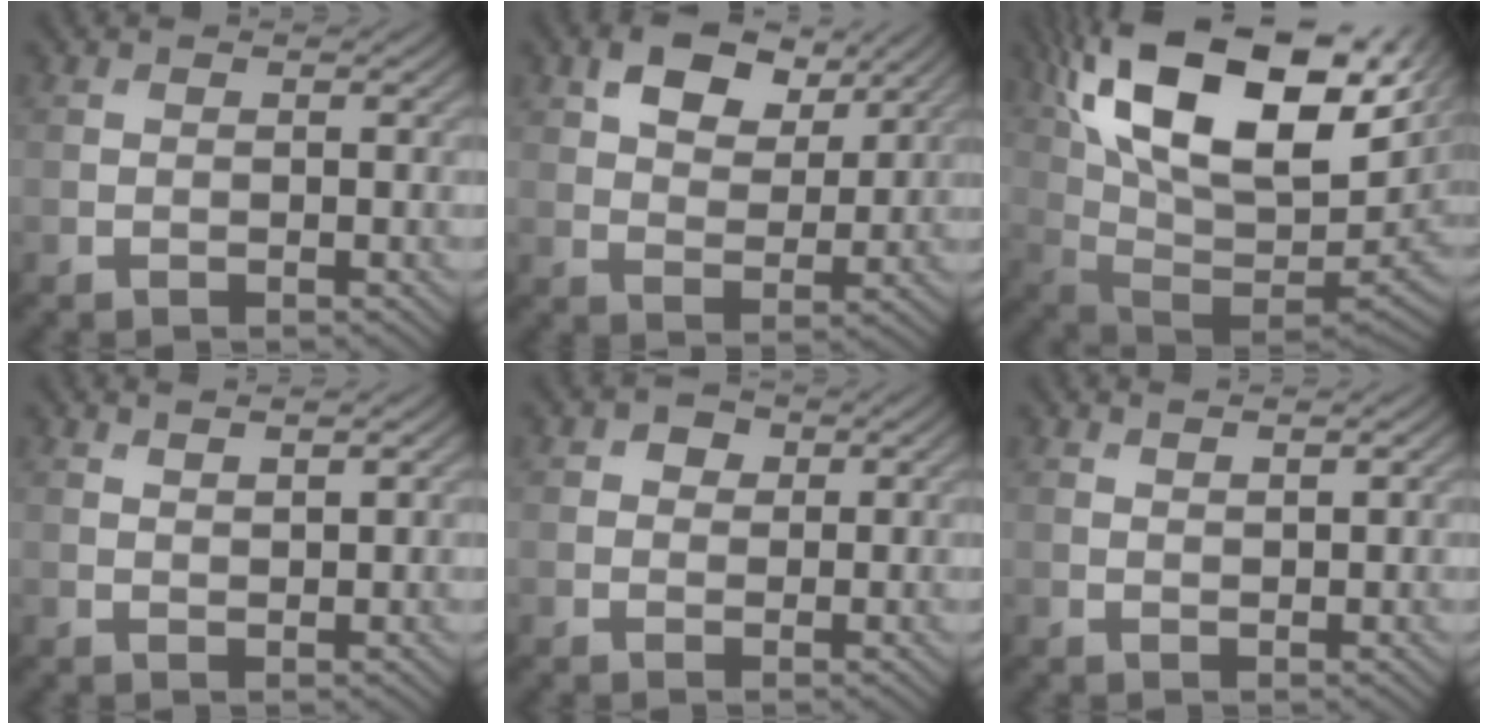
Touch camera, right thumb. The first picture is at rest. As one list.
[{"total": 8.0, "force": [4.5, 4.5, 4.9], "torque": [-0.092, -0.001, 0.078]}, {"total": 21.2, "force": [9.6, 10.2, 16.0], "torque": [-0.292, 0.031, 0.169]}, {"total": 1.7, "force": [1.4, 0.2, 1.0], "torque": [-0.015, -0.001, 0.022]}, {"total": 1.9, "force": [0.8, 1.5, 0.9], "torque": [-0.013, 0.002, 0.009]}, {"total": 1.4, "force": [1.1, 0.1, 0.8], "torque": [-0.013, -0.002, 0.018]}]